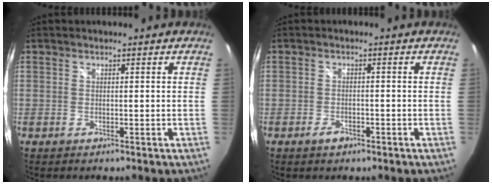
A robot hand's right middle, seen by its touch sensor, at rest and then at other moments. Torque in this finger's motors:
{"motor_torque": [0.41, -0.14, 0.00, 0.00]}